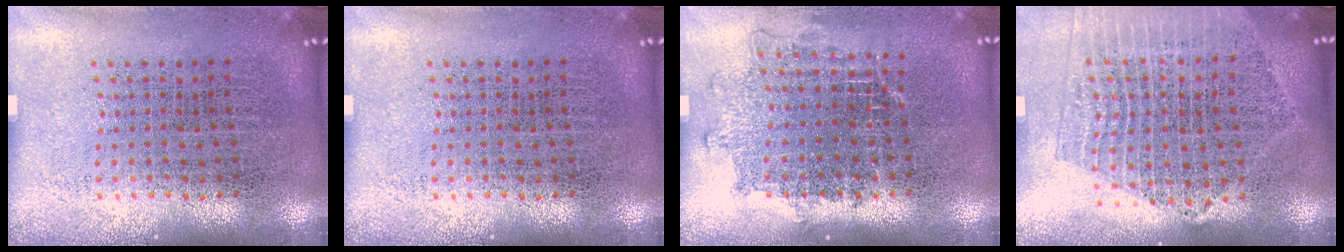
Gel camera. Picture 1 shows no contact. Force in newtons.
{"total": 0.0}
{"total": 1.2, "press": 1.1, "slide": 0.6}
{"total": 2.1, "press": 1.9, "slide": 0.9}